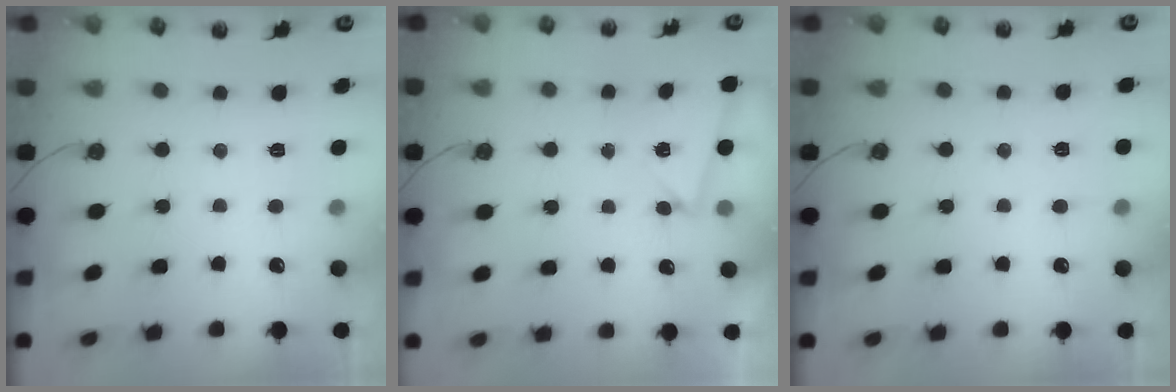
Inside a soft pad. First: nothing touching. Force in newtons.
{"total": 2.6, "press": 2.2, "slide": 1.4}
{"total": 5.1, "press": 5.0, "slide": 0.9}